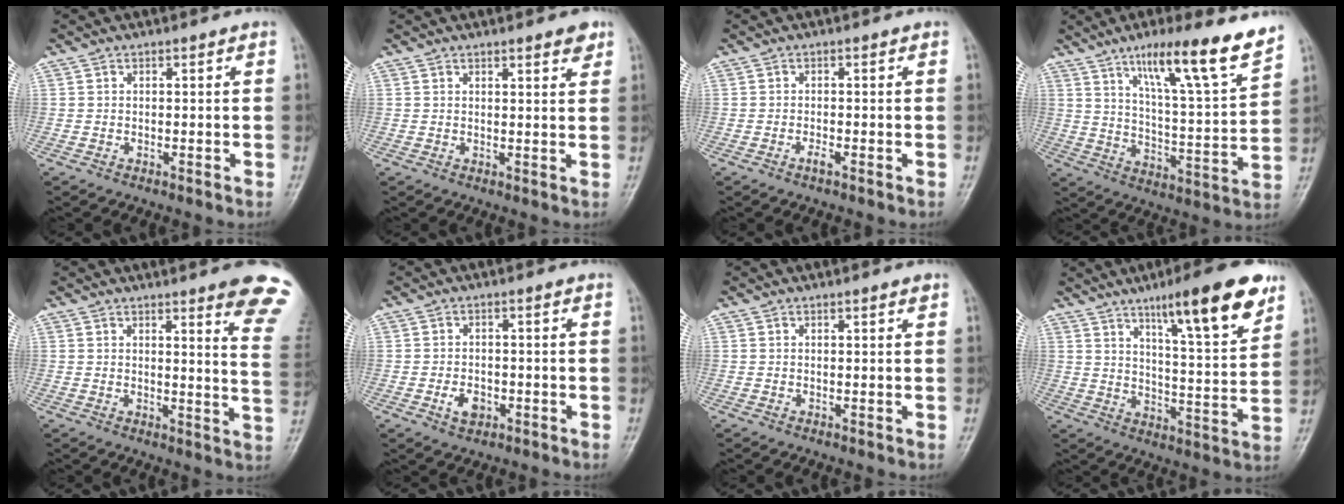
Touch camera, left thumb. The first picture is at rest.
{"total": 3.3, "force": [2.3, 0.8, 2.3], "torque": [-0.021, -0.012, 0.028]}
{"total": 1.2, "force": [-0.7, 0.2, 0.9], "torque": [-0.018, 0.004, -0.012]}
{"total": 17.0, "force": [11.4, 1.9, 12.4], "torque": [-0.181, -0.061, 0.187]}
{"total": 12.9, "force": [9.1, 1.2, 9.0], "torque": [-0.082, -0.057, 0.089]}
{"total": 3.5, "force": [-1.3, 2.4, 2.2], "torque": [-0.033, 0.005, -0.019]}
{"total": 1.1, "force": [0.7, 0.1, 0.9], "torque": [-0.010, -0.003, 0.010]}
{"total": 17.1, "force": [10.5, 3.2, 13.1], "torque": [-0.174, -0.052, 0.163]}